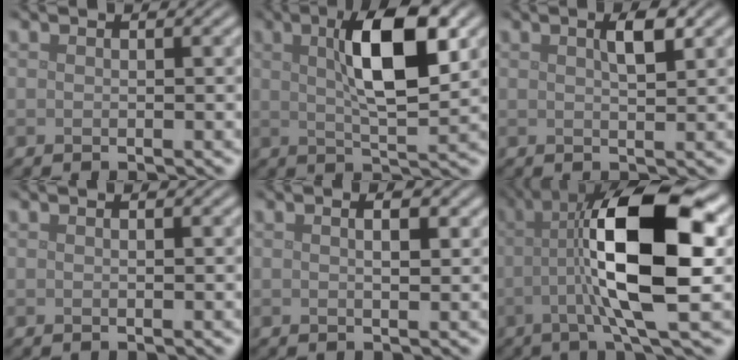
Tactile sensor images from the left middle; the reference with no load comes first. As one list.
[{"total": 8.1, "force": [2.3, 2.4, 7.4], "torque": [-0.120, 0.010, 0.037]}, {"total": 2.2, "force": [1.1, 0.5, 1.9], "torque": [-0.030, 0.007, 0.017]}, {"total": 0.0}, {"total": 1.5, "force": [0.5, 0.4, 1.3], "torque": [-0.018, 0.000, 0.009]}, {"total": 11.7, "force": [0.4, 3.1, 11.3], "torque": [-0.196, 0.012, 0.005]}]